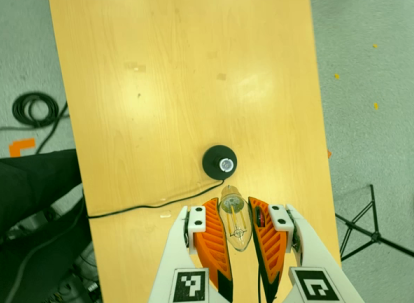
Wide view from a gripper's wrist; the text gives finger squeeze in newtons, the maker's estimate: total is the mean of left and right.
{"total": 22.8, "left": 26.2, "right": 19.4}